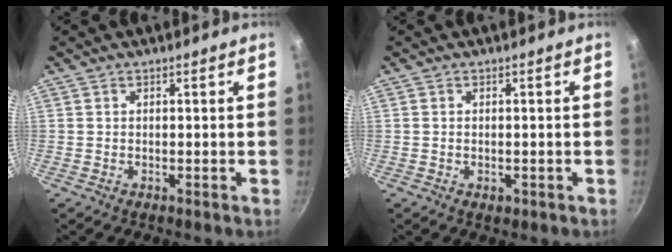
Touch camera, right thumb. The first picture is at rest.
{"total": 1.2, "force": [-0.5, 0.8, 0.8], "torque": [-0.010, -0.001, -0.007]}